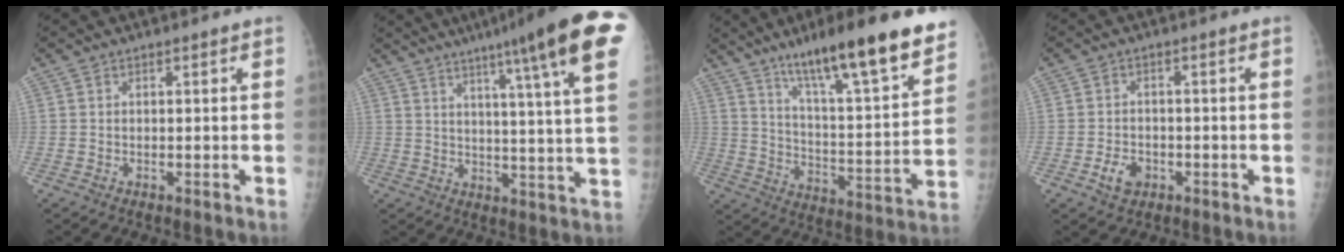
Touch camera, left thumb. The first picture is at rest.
{"total": 20.6, "force": [12.0, 1.1, 16.7], "torque": [-0.224, -0.036, 0.144]}
{"total": 22.3, "force": [15.4, 3.4, 15.8], "torque": [-0.221, -0.065, 0.247]}
{"total": 4.1, "force": [-1.7, 3.0, 2.1], "torque": [-0.028, 0.008, -0.026]}